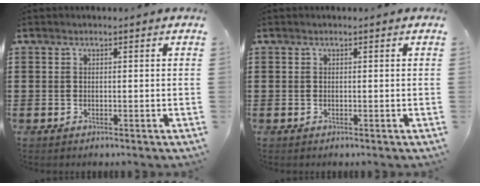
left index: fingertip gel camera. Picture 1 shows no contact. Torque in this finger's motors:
{"motor_torque": [0.00, 0.00, 0.02, 0.00]}